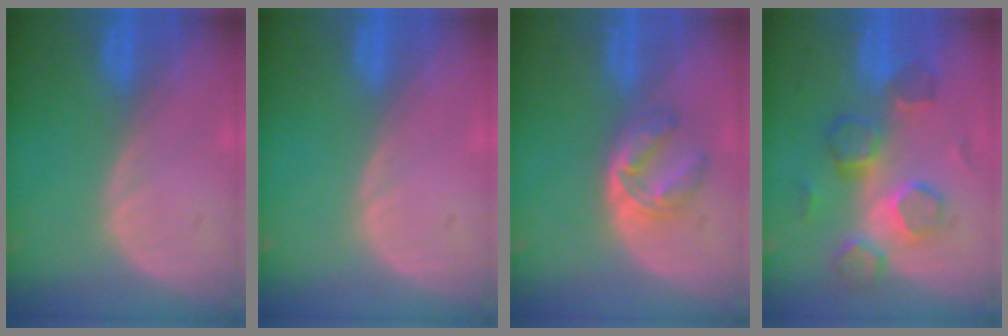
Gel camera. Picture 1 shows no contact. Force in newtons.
{"total": 0.0}
{"total": 5.6, "press": 4.9, "slide": 2.6}
{"total": 8.0, "press": 7.8, "slide": 1.7}